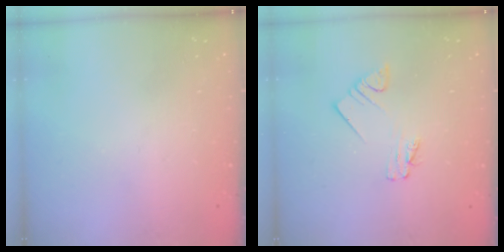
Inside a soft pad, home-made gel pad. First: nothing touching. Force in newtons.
{"total": 2.1, "press": 2.1, "slide": 0.0}